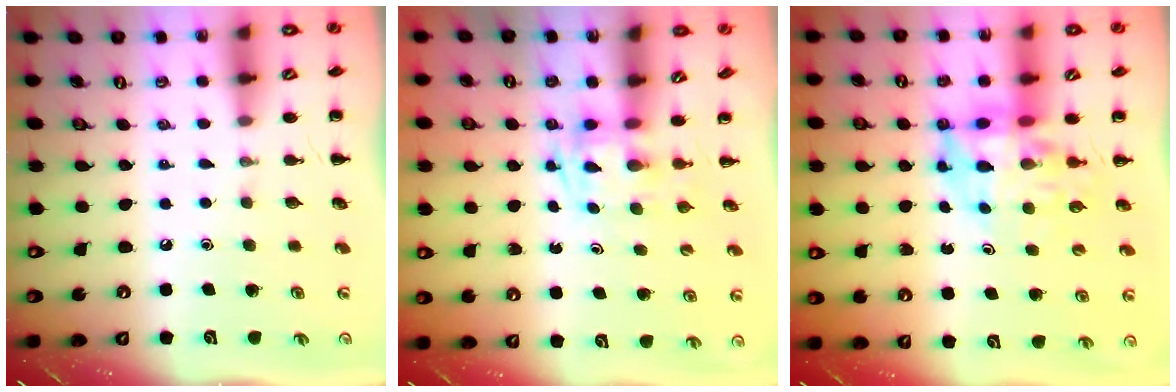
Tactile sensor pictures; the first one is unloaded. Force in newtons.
{"total": 2.4, "press": 2.2, "slide": 1.1}
{"total": 9.0, "press": 8.5, "slide": 3.0}